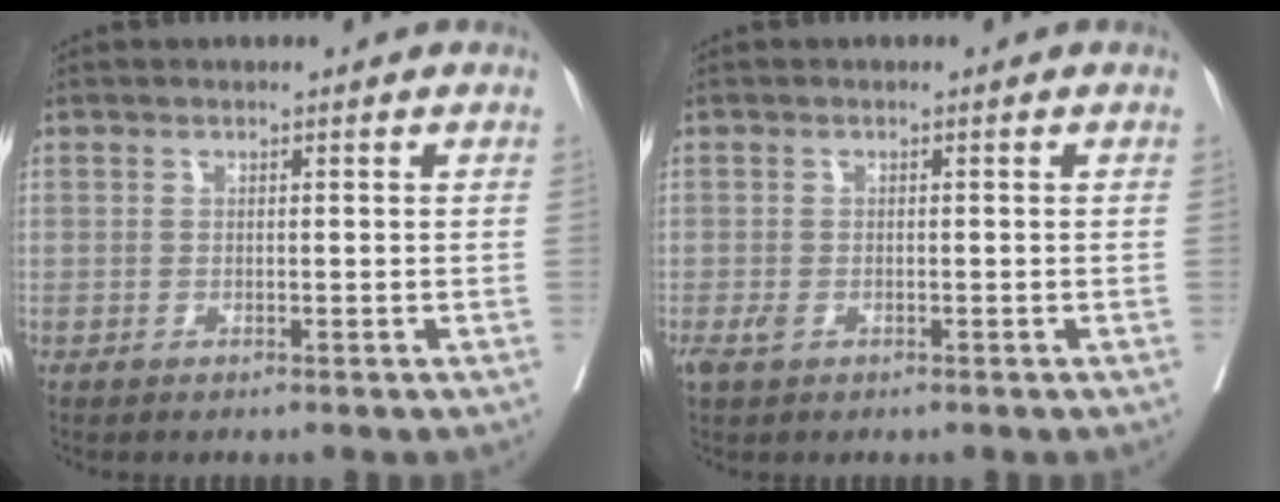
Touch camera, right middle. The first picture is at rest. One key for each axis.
{"total": 1.5, "fx": -0.7, "fy": 0.9, "fz": 1.1, "tx": -0.026, "ty": -0.002, "tz": -0.008}